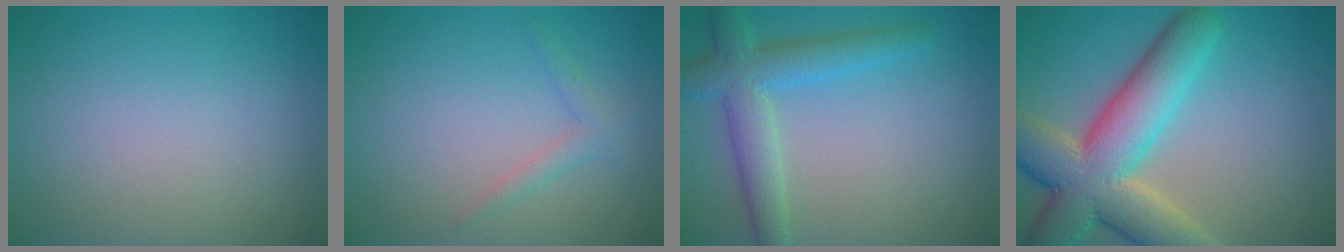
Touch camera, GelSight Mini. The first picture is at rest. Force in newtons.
{"total": 1.4, "press": 1.4, "slide": 0.1}
{"total": 4.8, "press": 4.8, "slide": 0.2}
{"total": 10.8, "press": 10.8, "slide": 0.7}